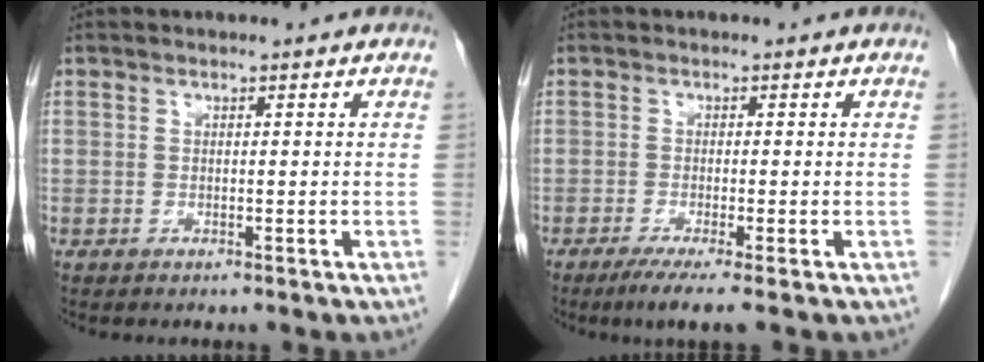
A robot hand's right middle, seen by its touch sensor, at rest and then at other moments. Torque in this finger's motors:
{"motor_torque": [0.47, -0.33, 0.10, 0.01]}